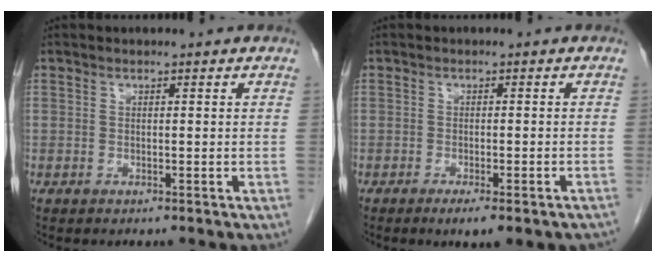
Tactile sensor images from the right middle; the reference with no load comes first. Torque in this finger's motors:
{"motor_torque": [0.47, -0.33, 0.02, 0.03]}